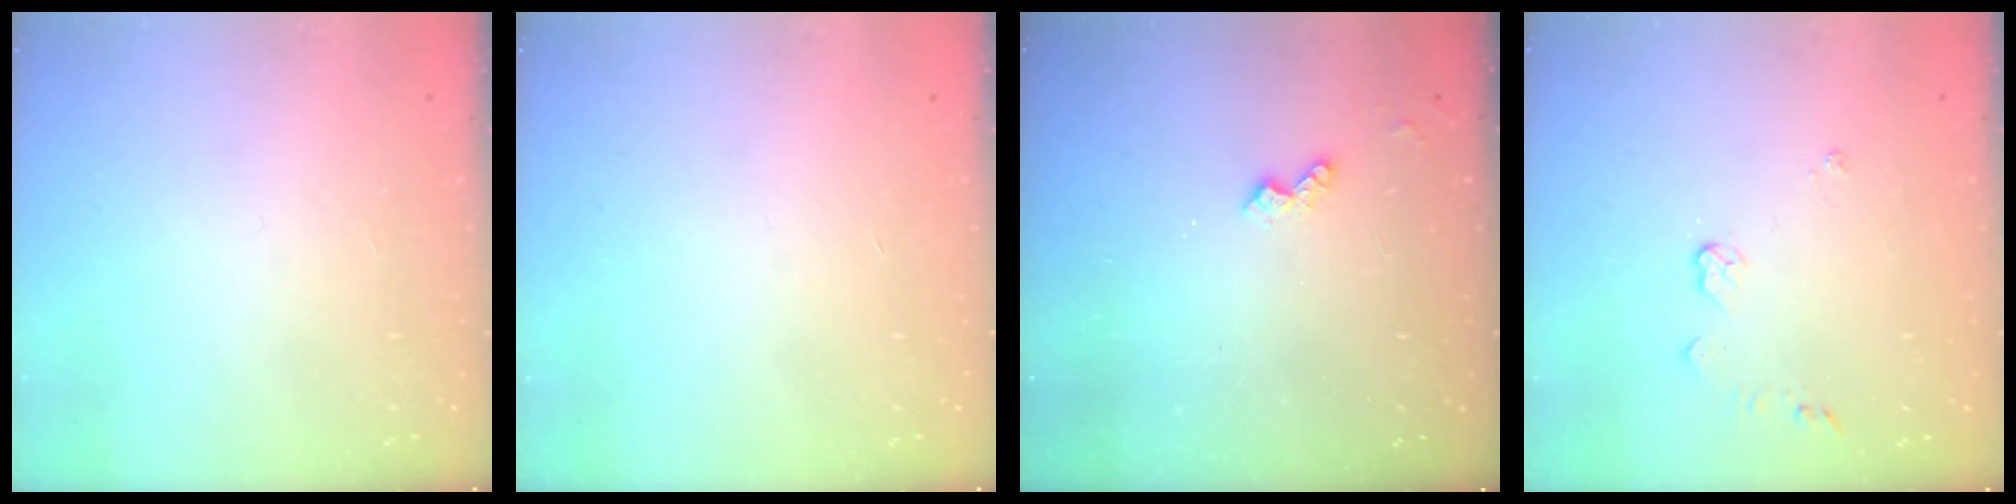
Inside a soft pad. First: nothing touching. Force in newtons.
{"total": 0.0}
{"total": 3.6, "press": 3.5, "slide": 0.6}
{"total": 3.9, "press": 3.9, "slide": 0.4}